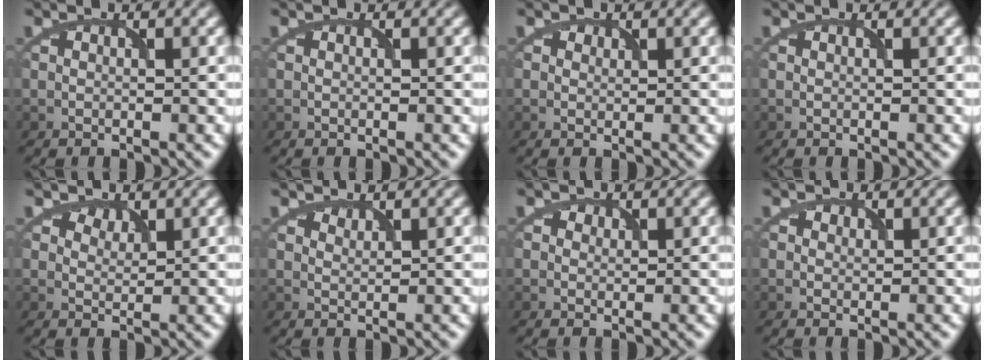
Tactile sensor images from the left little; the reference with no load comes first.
{"total": 0.0}
{"total": 1.1, "force": [0.7, 0.8, 0.3], "torque": [0.000, 0.001, 0.006]}
{"total": 0.0}
{"total": 1.5, "force": [1.2, 0.9, 0.3], "torque": [-0.003, -0.006, 0.028]}
{"total": 0.8, "force": [0.8, 0.2, 0.0], "torque": [-0.002, 0.000, 0.022]}
{"total": 1.5, "force": [0.8, 1.2, 0.5], "torque": [-0.004, 0.005, 0.006]}
{"total": 1.2, "force": [0.6, 0.9, 0.4], "torque": [-0.001, 0.004, 0.002]}